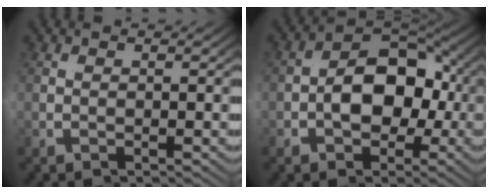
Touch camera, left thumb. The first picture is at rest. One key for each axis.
{"total": 9.9, "fx": -1.9, "fy": 6.4, "fz": 7.3, "tx": -0.135, "ty": -0.017, "tz": -0.025}